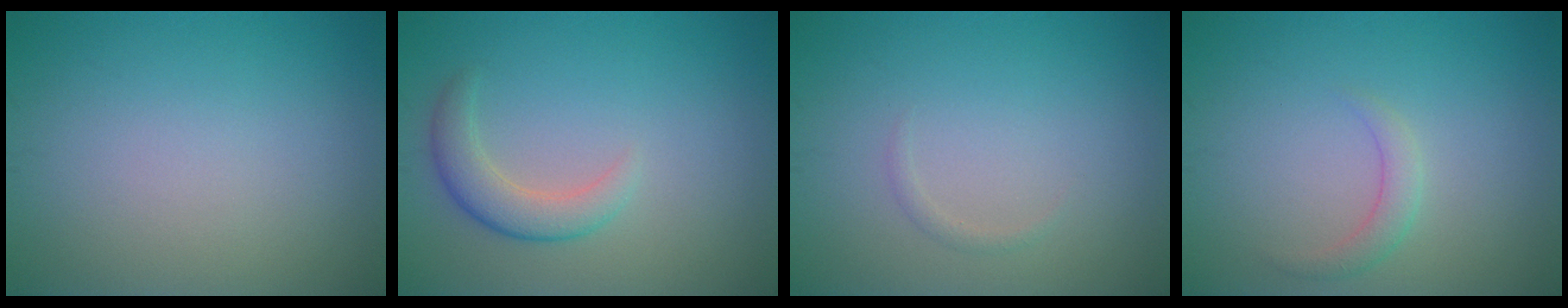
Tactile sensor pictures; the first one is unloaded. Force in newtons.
{"total": 2.9, "press": 2.9, "slide": 0.2}
{"total": 0.7, "press": 0.7, "slide": 0.0}
{"total": 1.6, "press": 1.6, "slide": 0.1}